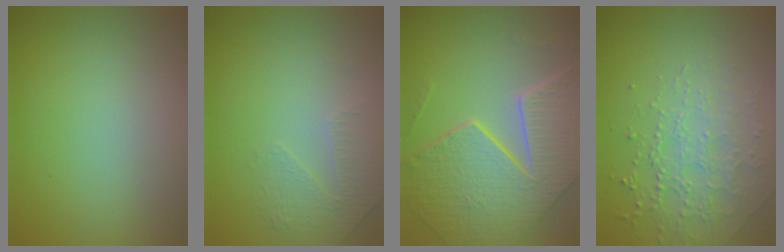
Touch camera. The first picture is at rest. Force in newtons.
{"total": 1.6, "press": 1.2, "slide": 1.1}
{"total": 9.1, "press": 6.5, "slide": 6.3}
{"total": 2.6, "press": 2.4, "slide": 1.1}